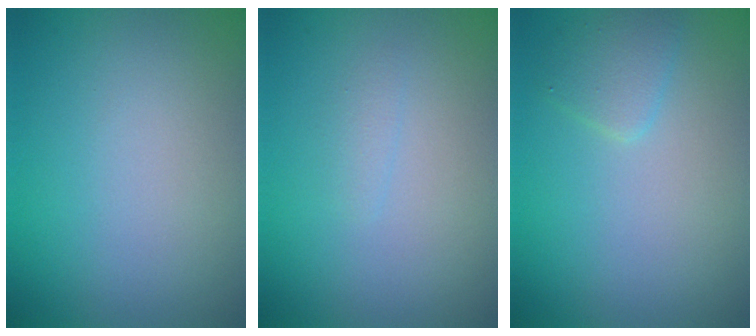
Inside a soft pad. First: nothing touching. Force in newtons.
{"total": 0.7, "press": 0.7, "slide": 0.0}
{"total": 1.6, "press": 1.6, "slide": 0.1}